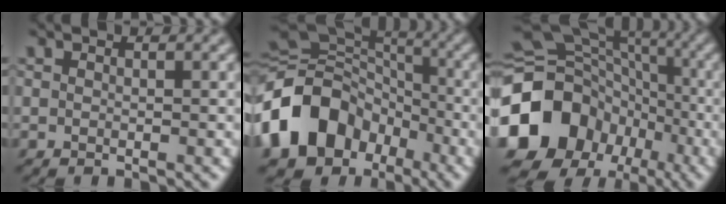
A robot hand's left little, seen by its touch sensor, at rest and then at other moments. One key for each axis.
{"total": 14.6, "fx": -5.5, "fy": 11.4, "fz": 7.3, "tx": -0.179, "ty": -0.012, "tz": -0.114}
{"total": 18.2, "fx": -5.6, "fy": 15.4, "fz": 7.9, "tx": -0.181, "ty": 0.002, "tz": -0.131}